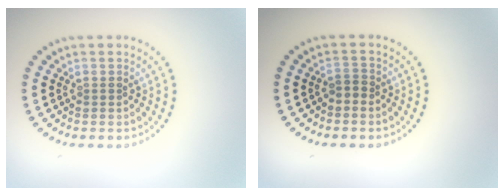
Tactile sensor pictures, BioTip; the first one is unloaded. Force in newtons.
{"total": 1.0, "press": 0.8, "slide": 0.5}